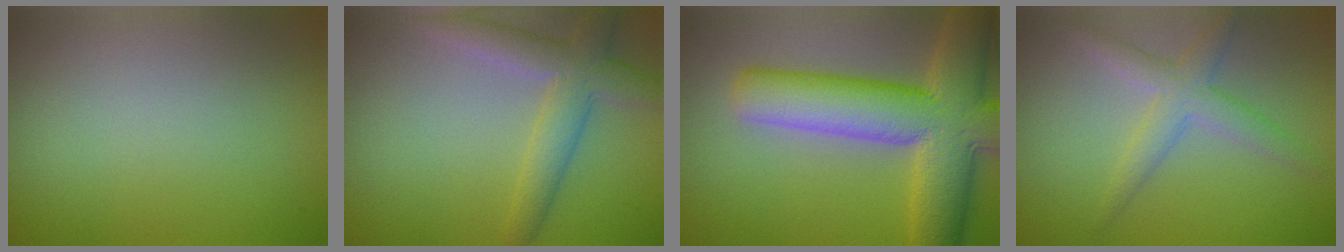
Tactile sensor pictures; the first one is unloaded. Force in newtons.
{"total": 4.8, "press": 4.8, "slide": 0.3}
{"total": 11.8, "press": 11.8, "slide": 0.7}
{"total": 3.2, "press": 3.2, "slide": 0.1}